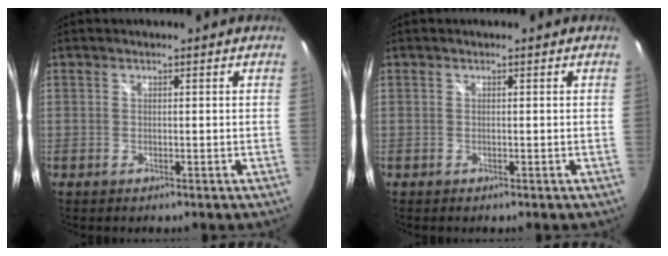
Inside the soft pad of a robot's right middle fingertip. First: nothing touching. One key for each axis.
{"total": 0.0}